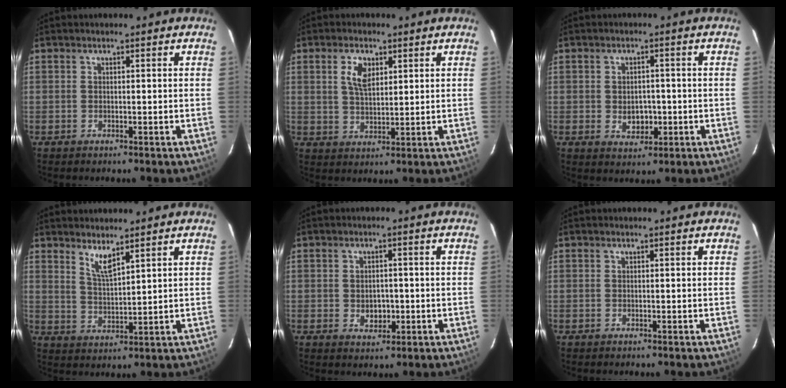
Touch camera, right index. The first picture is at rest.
{"total": 5.2, "force": [2.1, 2.8, 3.9], "torque": [-0.071, 0.007, 0.042]}
{"total": 4.5, "force": [-0.8, 3.4, 2.8], "torque": [-0.048, 0.000, -0.006]}
{"total": 4.5, "force": [3.4, 0.6, 2.9], "torque": [-0.055, -0.005, 0.066]}
{"total": 3.8, "force": [-0.7, 2.9, 2.3], "torque": [-0.038, 0.000, -0.006]}
{"total": 0.0}